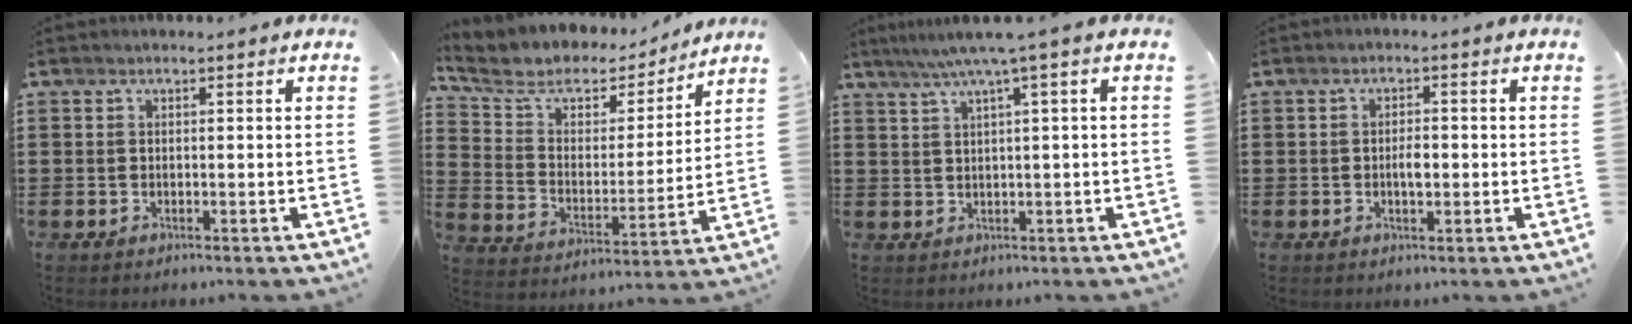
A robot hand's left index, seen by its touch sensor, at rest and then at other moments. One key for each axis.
{"total": 6.8, "fx": 5.2, "fy": 3.5, "fz": 2.6, "tx": -0.084, "ty": -0.029, "tz": 0.086}
{"total": 3.8, "fx": 1.5, "fy": -0.5, "fz": 3.5, "tx": -0.070, "ty": -0.003, "tz": 0.022}
{"total": 2.6, "fx": -0.2, "fy": 1.0, "fz": 2.3, "tx": -0.037, "ty": 0.000, "tz": -0.006}